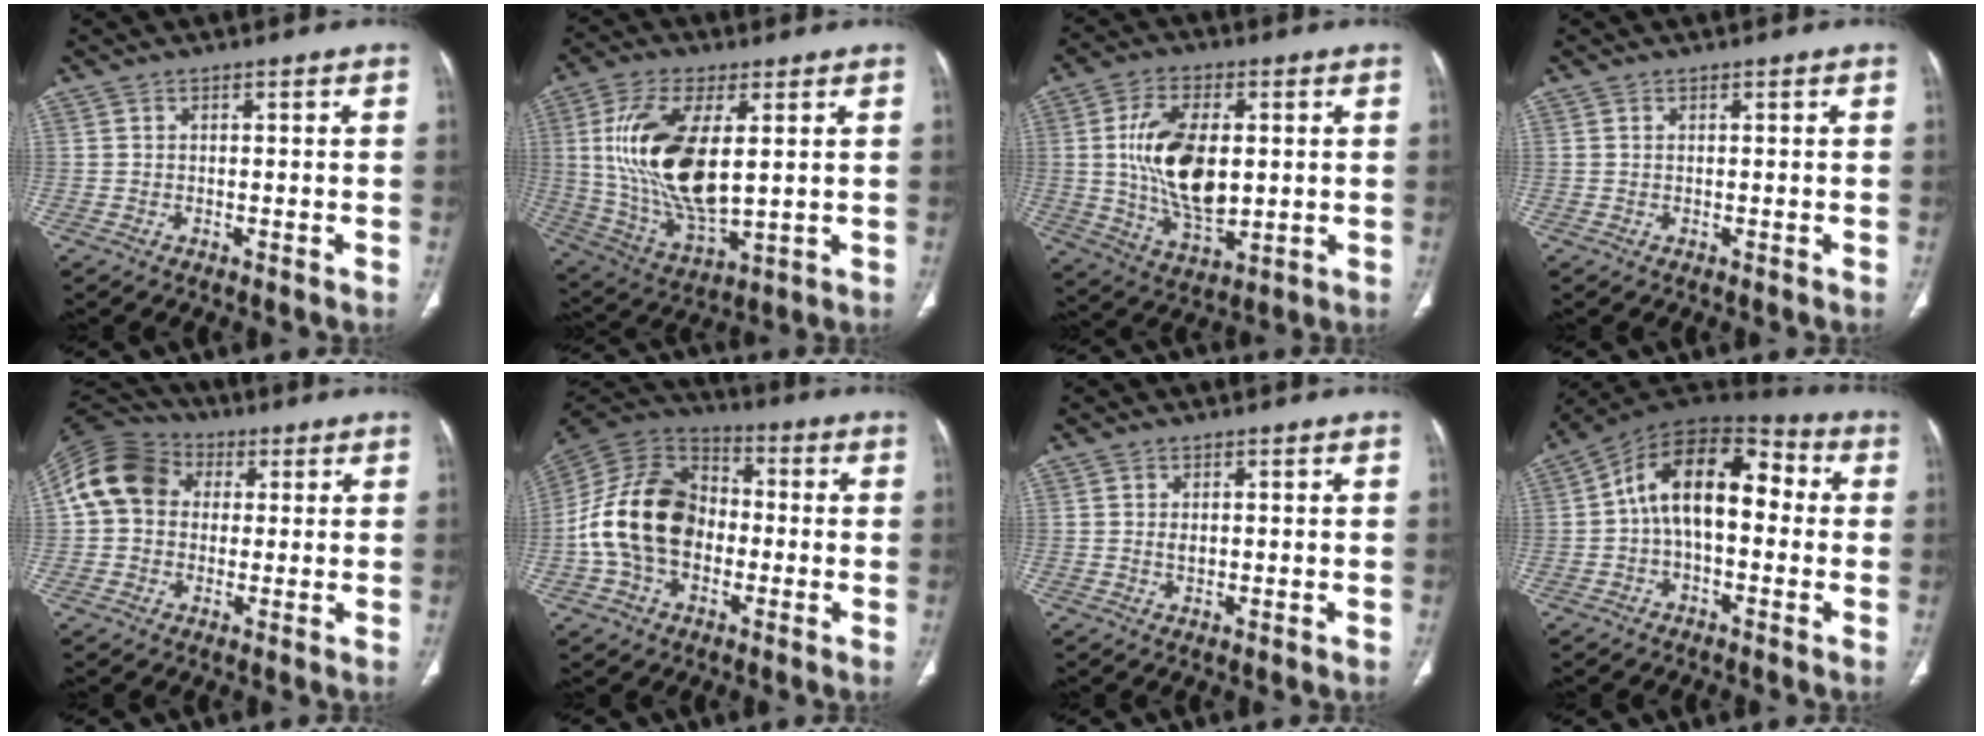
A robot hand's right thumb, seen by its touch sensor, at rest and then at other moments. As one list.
[{"total": 19.4, "force": [3.1, 8.9, 17.0], "torque": [-0.337, -0.020, 0.070]}, {"total": 15.9, "force": [1.3, 8.5, 13.3], "torque": [-0.235, -0.012, 0.032]}, {"total": 0.0}, {"total": 13.4, "force": [2.3, 11.0, 7.2], "torque": [-0.132, 0.031, 0.033]}, {"total": 18.5, "force": [-2.2, 13.3, 12.6], "torque": [-0.224, 0.035, -0.045]}, {"total": 1.6, "force": [0.2, 0.9, 1.3], "torque": [-0.025, -0.004, 0.005]}, {"total": 15.5, "force": [0.6, 8.9, 12.7], "torque": [-0.178, 0.051, -0.002]}]